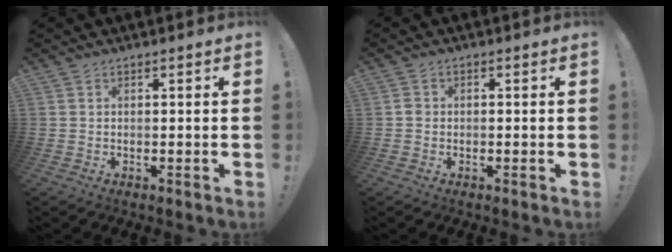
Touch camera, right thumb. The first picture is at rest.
{"total": 1.4, "force": [-0.5, 1.1, 0.7], "torque": [-0.019, 0.009, -0.008]}